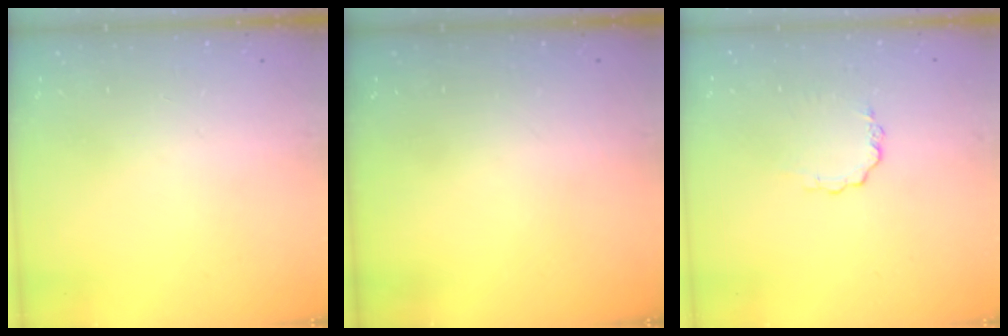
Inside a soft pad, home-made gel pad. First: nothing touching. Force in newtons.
{"total": 0.0}
{"total": 2.9, "press": 2.9, "slide": 0.2}